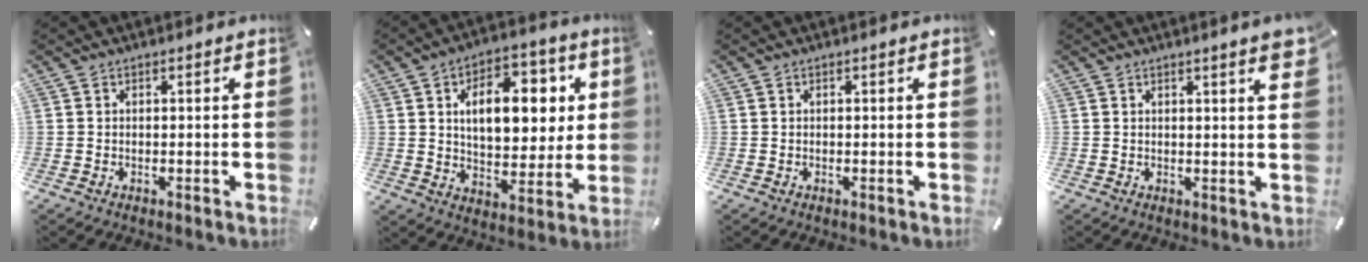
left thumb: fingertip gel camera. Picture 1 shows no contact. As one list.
[{"total": 15.1, "force": [4.2, 9.3, 11.2], "torque": [-0.154, -0.001, 0.069]}, {"total": 0.0}, {"total": 3.4, "force": [1.9, 0.4, 2.8], "torque": [-0.040, -0.009, 0.030]}]